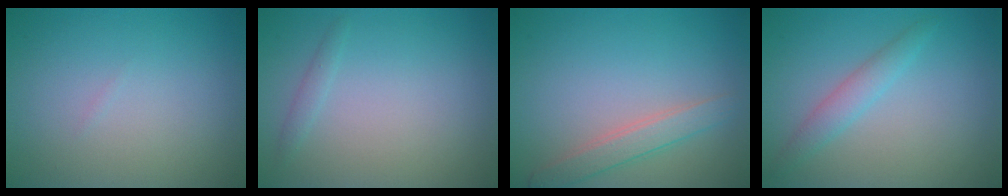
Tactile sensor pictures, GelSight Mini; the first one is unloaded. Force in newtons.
{"total": 0.8, "press": 0.8, "slide": 0.1}
{"total": 2.4, "press": 2.4, "slide": 0.1}
{"total": 2.0, "press": 2.0, "slide": 0.1}